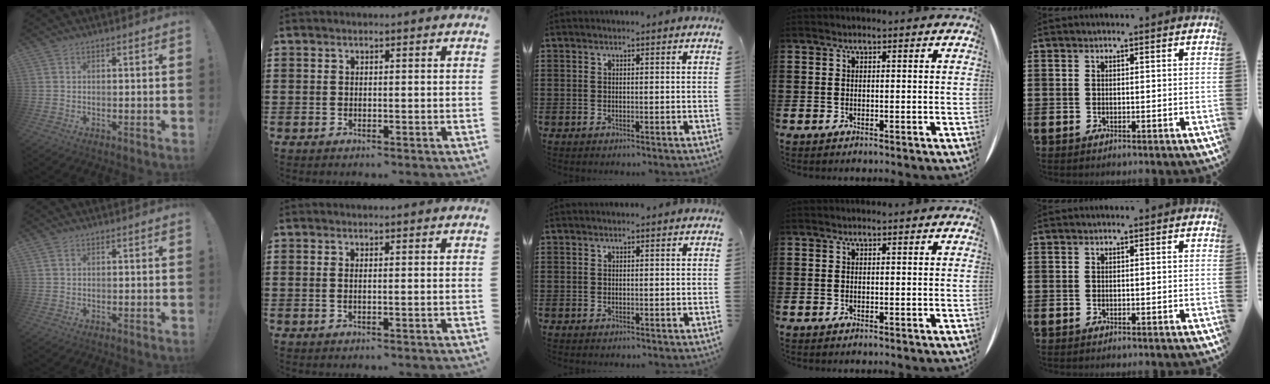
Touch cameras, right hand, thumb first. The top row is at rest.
{"thumb": {"total": 1.1, "force": [0.6, 0.7, 0.5], "torque": [-0.009, 0.001, 0.012]}, "index": {"total": 0.8, "force": [0.0, 0.0, 0.8], "torque": [-0.016, -0.002, 0.000]}}